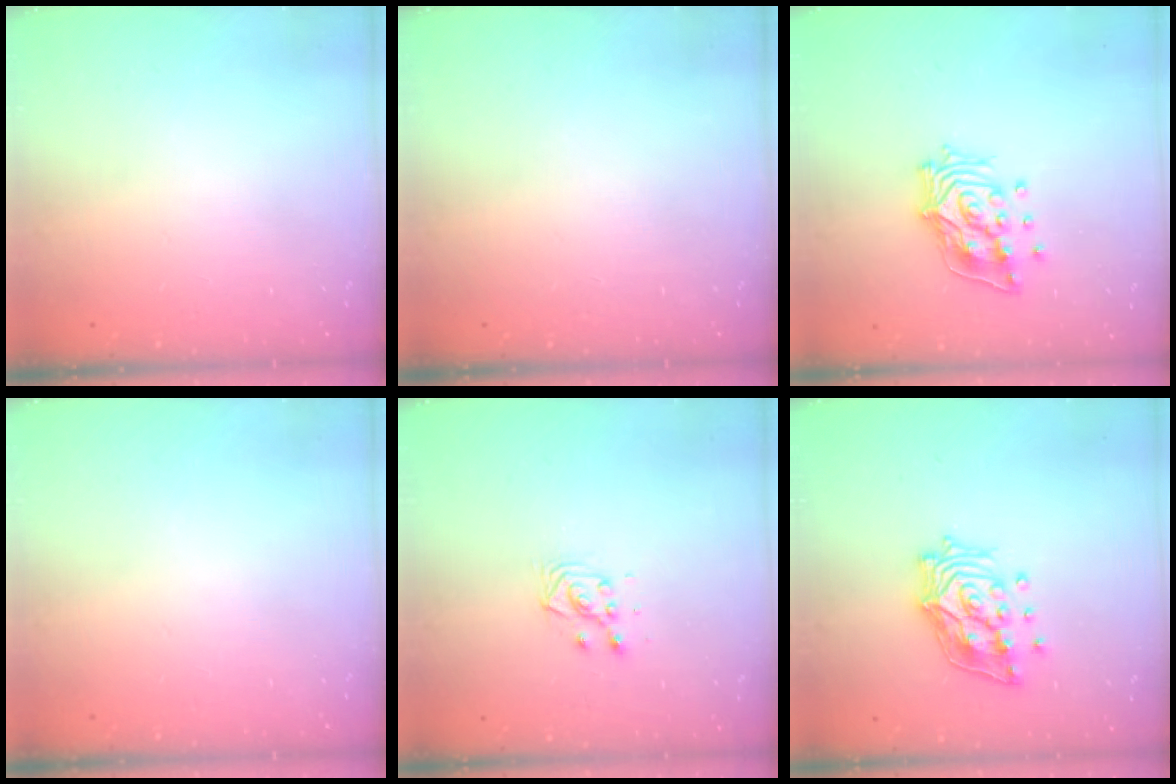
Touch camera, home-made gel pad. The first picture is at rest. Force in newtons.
{"total": 0.0}
{"total": 12.9, "press": 12.8, "slide": 1.8}
{"total": 0.0}
{"total": 3.5, "press": 3.4, "slide": 0.9}
{"total": 14.8, "press": 14.6, "slide": 2.2}